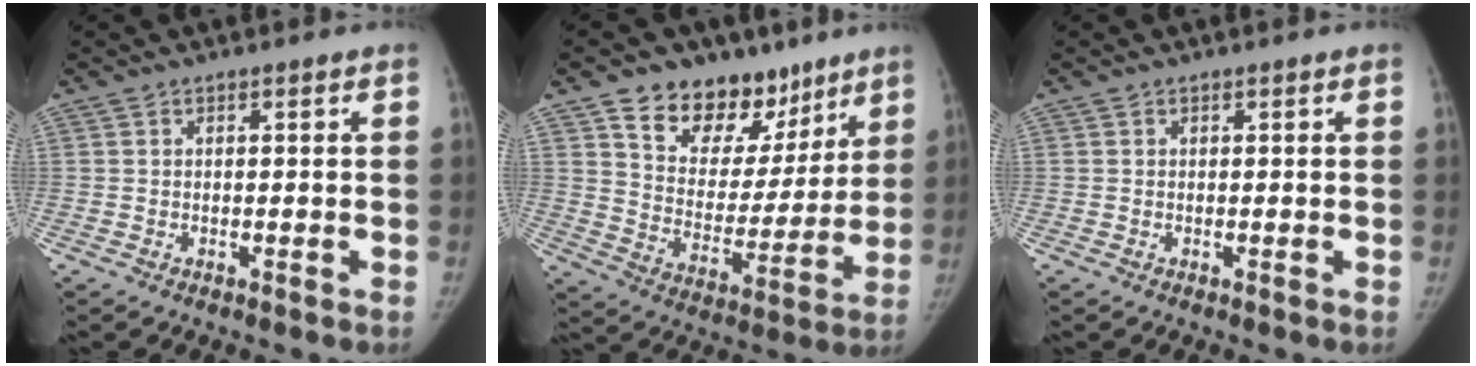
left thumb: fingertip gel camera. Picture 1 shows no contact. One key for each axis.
{"total": 18.2, "fx": 11.8, "fy": 11.5, "fz": 7.6, "tx": -0.056, "ty": -0.057, "tz": 0.192}
{"total": 0.0}